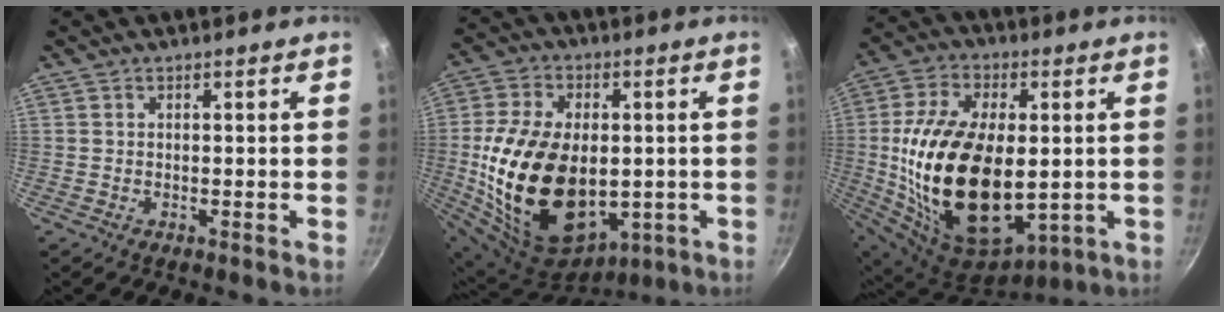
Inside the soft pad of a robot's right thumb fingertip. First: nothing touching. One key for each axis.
{"total": 26.0, "fx": -1.7, "fy": 17.0, "fz": 19.7, "tx": -0.362, "ty": 0.001, "tz": -0.009}
{"total": 26.1, "fx": -0.2, "fy": 15.0, "fz": 21.4, "tx": -0.398, "ty": -0.003, "tz": 0.013}